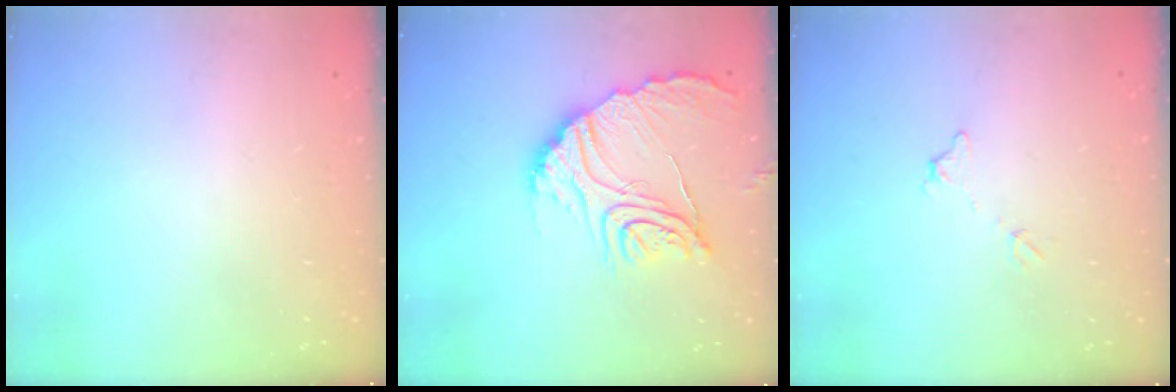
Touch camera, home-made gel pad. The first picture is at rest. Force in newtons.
{"total": 17.5, "press": 17.5, "slide": 1.1}
{"total": 5.5, "press": 5.5, "slide": 0.3}